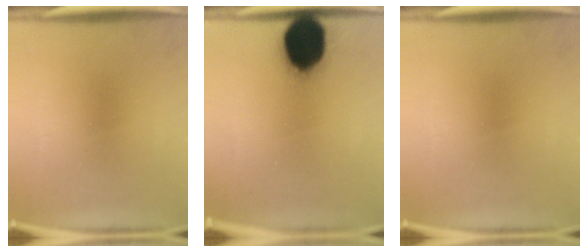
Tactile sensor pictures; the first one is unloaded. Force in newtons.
{"total": 19.4}
{"total": 0.0}